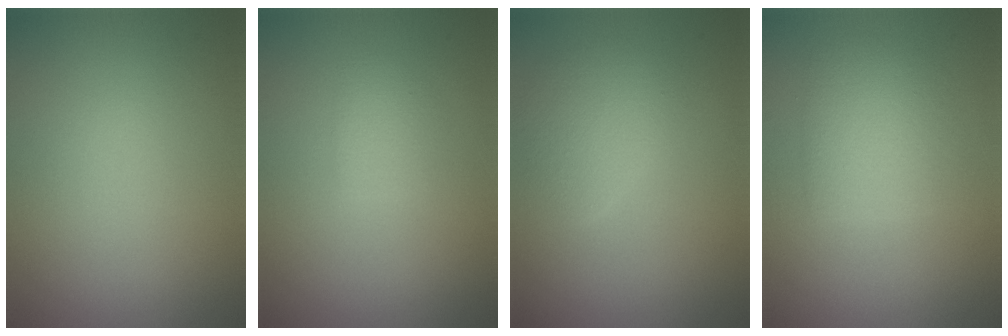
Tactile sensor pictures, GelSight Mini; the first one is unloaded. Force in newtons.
{"total": 1.3, "press": 1.3, "slide": 0.1}
{"total": 2.6, "press": 2.6, "slide": 0.0}
{"total": 3.0, "press": 3.0, "slide": 0.3}